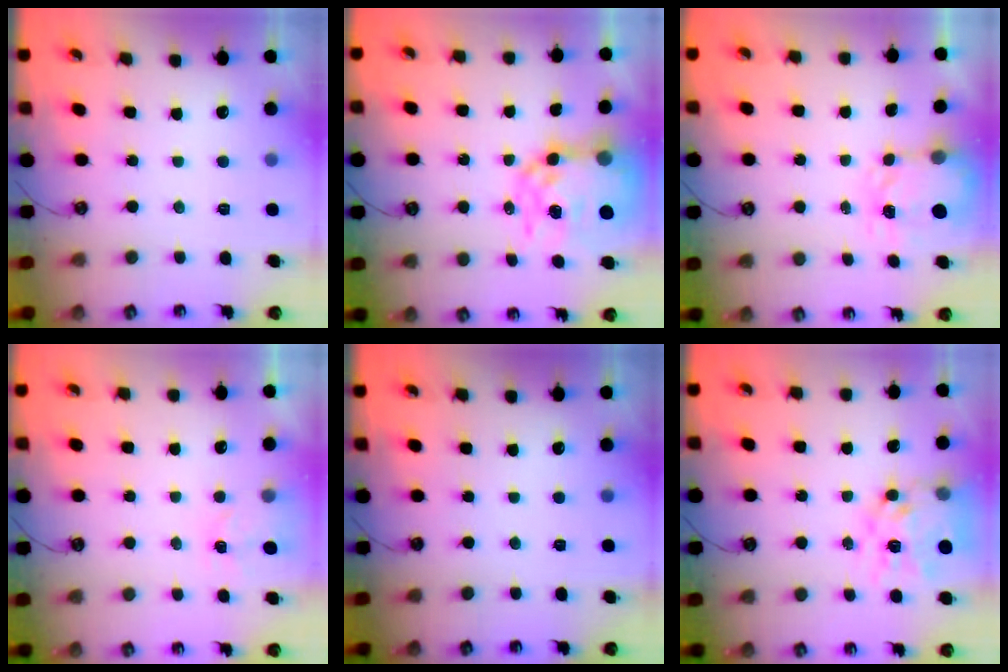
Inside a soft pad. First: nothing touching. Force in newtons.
{"total": 15.5, "press": 15.5, "slide": 1.3}
{"total": 3.8, "press": 3.8, "slide": 0.6}
{"total": 3.0, "press": 3.0, "slide": 0.3}
{"total": 0.0}
{"total": 16.7, "press": 16.7, "slide": 1.7}